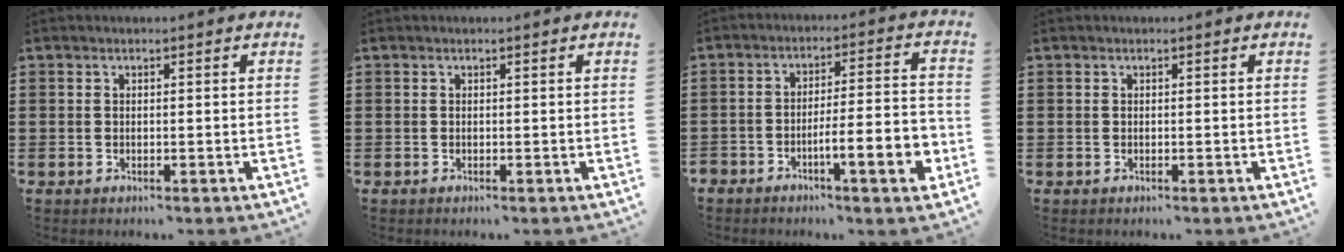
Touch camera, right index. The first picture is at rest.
{"total": 0.0}
{"total": 7.6, "force": [-3.7, 1.3, 6.5], "torque": [-0.090, -0.005, -0.067]}
{"total": 0.0}